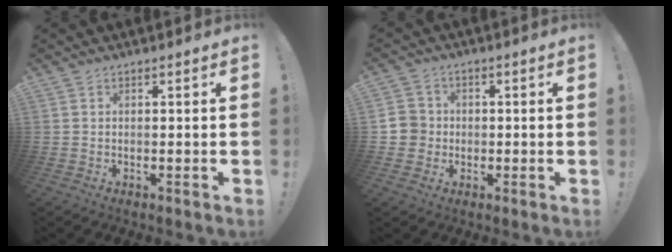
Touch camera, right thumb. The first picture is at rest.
{"total": 5.4, "force": [-0.6, 5.3, 1.1], "torque": [-0.028, 0.009, -0.011]}